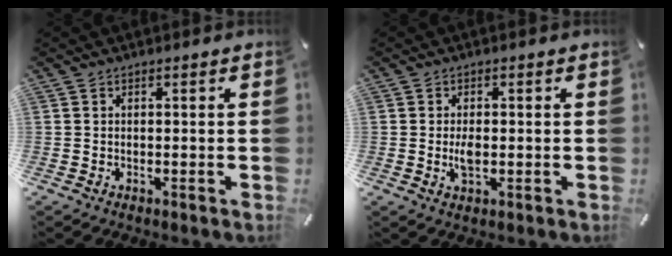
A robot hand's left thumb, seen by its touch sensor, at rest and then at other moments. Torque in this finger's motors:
{"motor_torque": [0.01, 0.75, -0.31, 0.11, 0.01]}